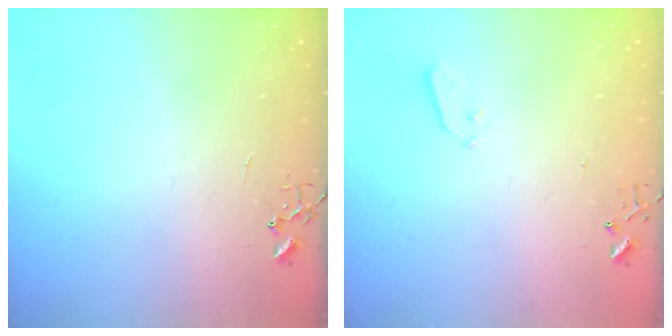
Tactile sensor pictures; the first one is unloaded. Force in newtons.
{"total": 2.9, "press": 2.8, "slide": 0.8}